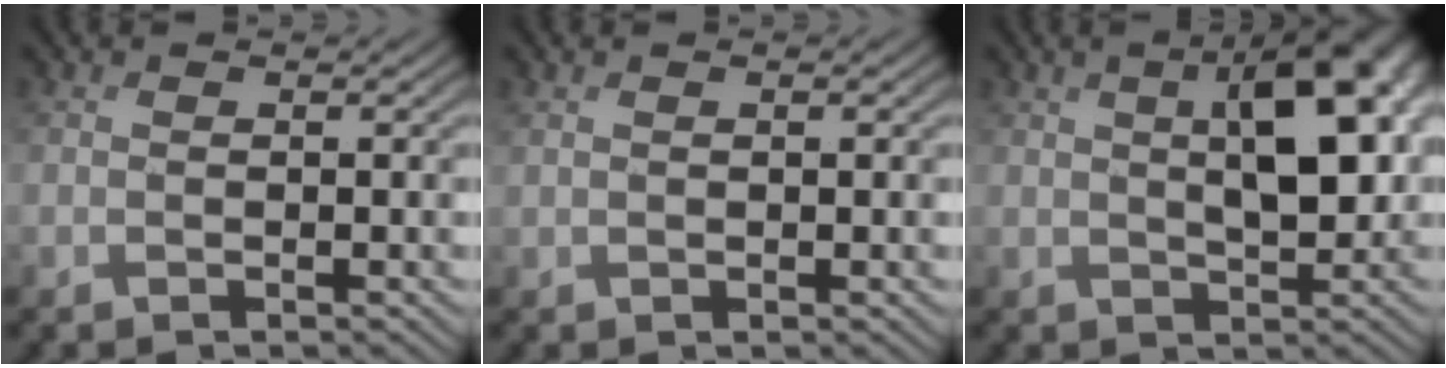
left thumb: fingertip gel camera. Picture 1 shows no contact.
{"total": 0.8, "force": [0.5, 0.2, 0.7], "torque": [-0.014, 0.003, 0.011]}
{"total": 8.8, "force": [2.2, 3.9, 7.5], "torque": [-0.116, 0.013, 0.034]}